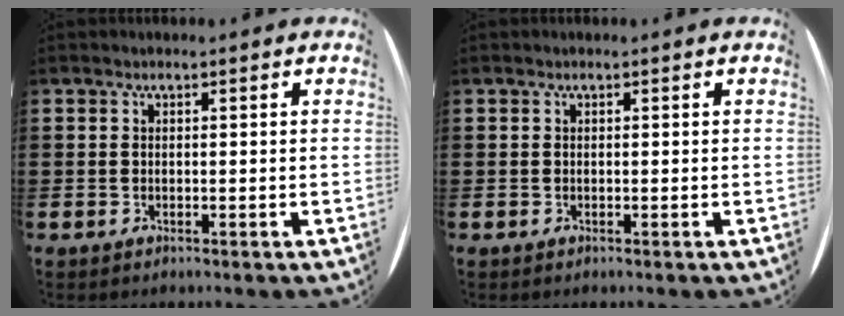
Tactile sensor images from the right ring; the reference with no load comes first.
{"total": 0.0}